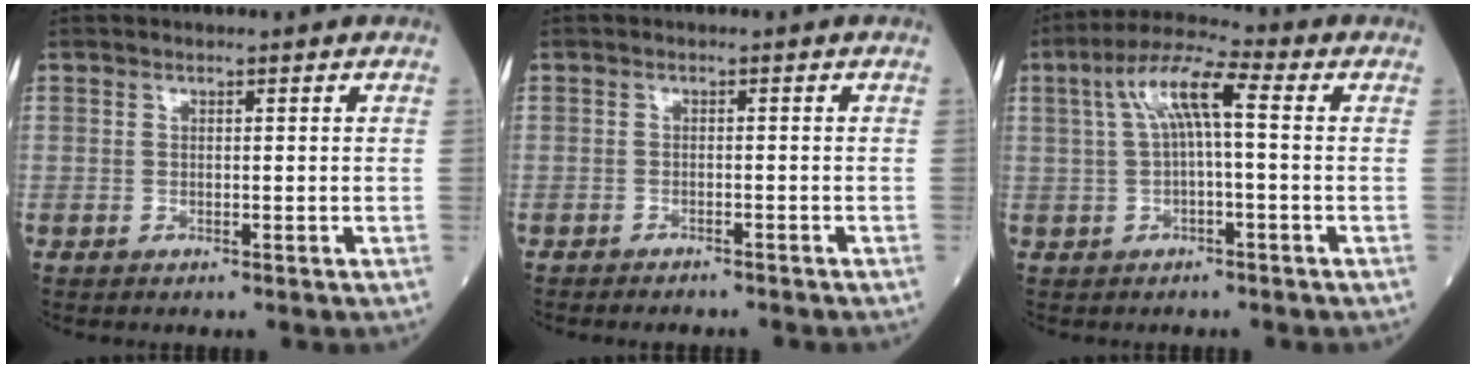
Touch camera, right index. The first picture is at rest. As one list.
[{"total": 3.7, "force": [-3.5, 0.8, 1.1], "torque": [-0.012, -0.002, -0.044]}, {"total": 7.9, "force": [1.3, 1.2, 7.7], "torque": [-0.146, 0.035, 0.022]}]